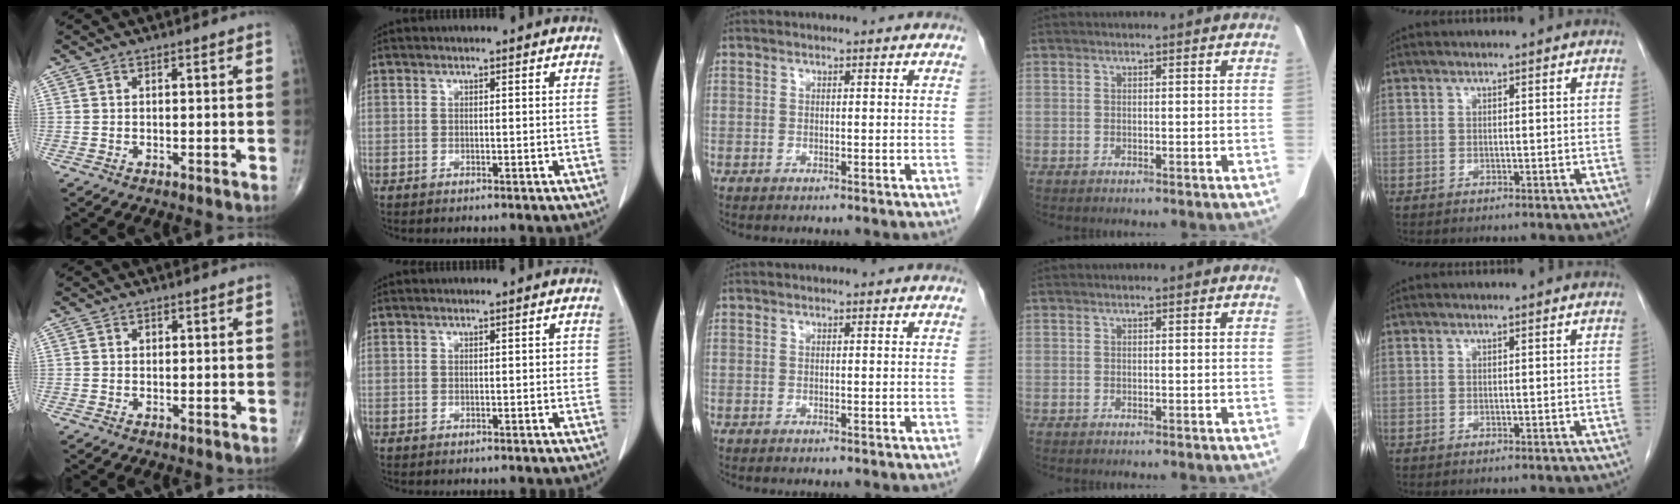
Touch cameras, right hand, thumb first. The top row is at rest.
{"thumb": {"total": 0.6, "force": [0.2, 0.5, 0.2], "torque": [0.002, 0.001, 0.002]}, "index": {"total": 0.8, "force": [0.0, 0.4, 0.7], "torque": [-0.005, 0.003, 0.000]}}